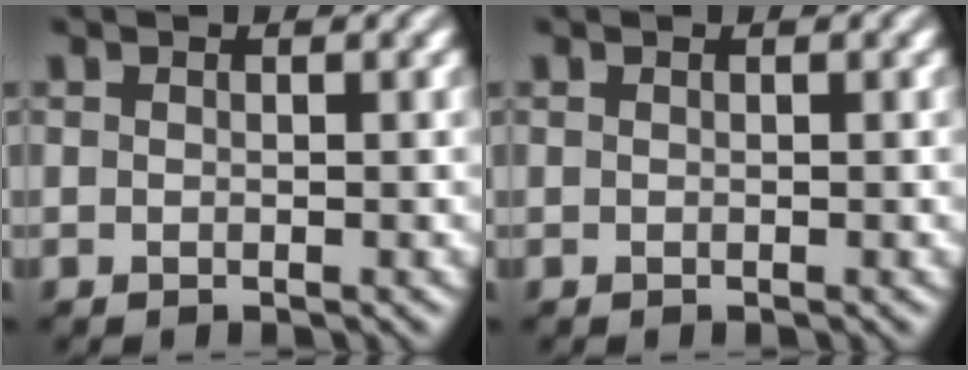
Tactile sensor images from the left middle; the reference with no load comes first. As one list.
[{"total": 0.0}]